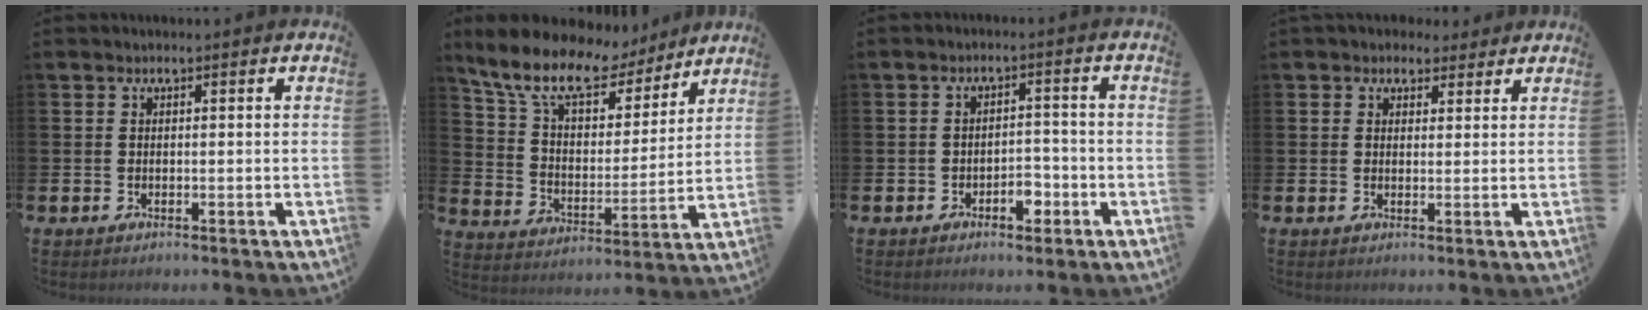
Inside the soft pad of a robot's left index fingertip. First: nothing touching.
{"total": 12.3, "force": [10.2, 4.6, 5.0], "torque": [-0.130, -0.058, 0.178]}
{"total": 2.8, "force": [-1.7, 1.6, 1.5], "torque": [-0.023, 0.001, -0.037]}
{"total": 3.1, "force": [2.7, 1.5, -0.2], "torque": [0.017, -0.014, 0.047]}